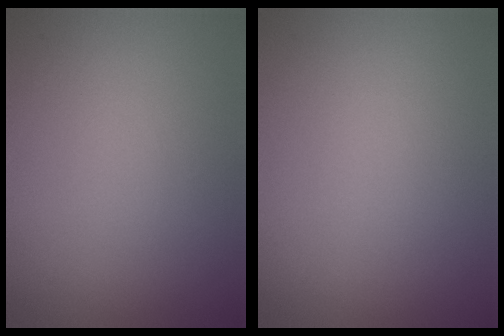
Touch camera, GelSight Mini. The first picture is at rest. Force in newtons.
{"total": 0.0}